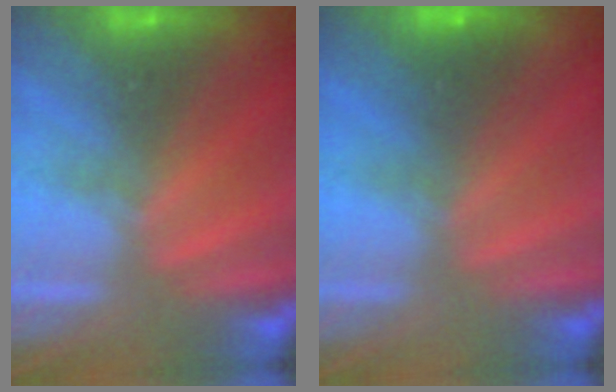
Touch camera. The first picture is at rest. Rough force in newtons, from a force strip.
{"total": 2.4}